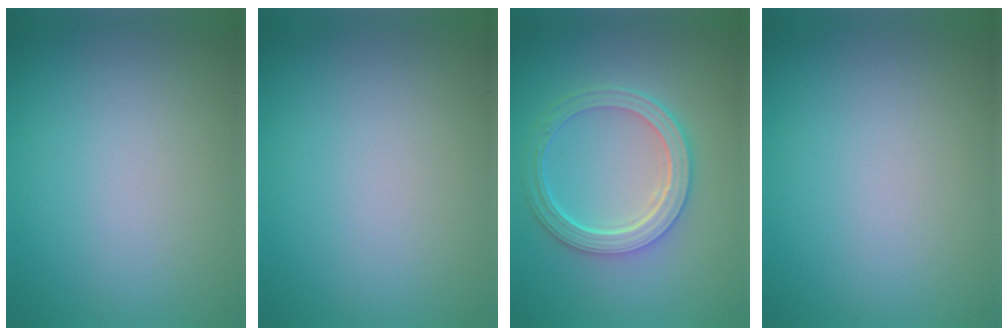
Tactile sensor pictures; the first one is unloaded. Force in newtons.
{"total": 0.0}
{"total": 5.2, "press": 4.0, "slide": 3.3}
{"total": 0.0}